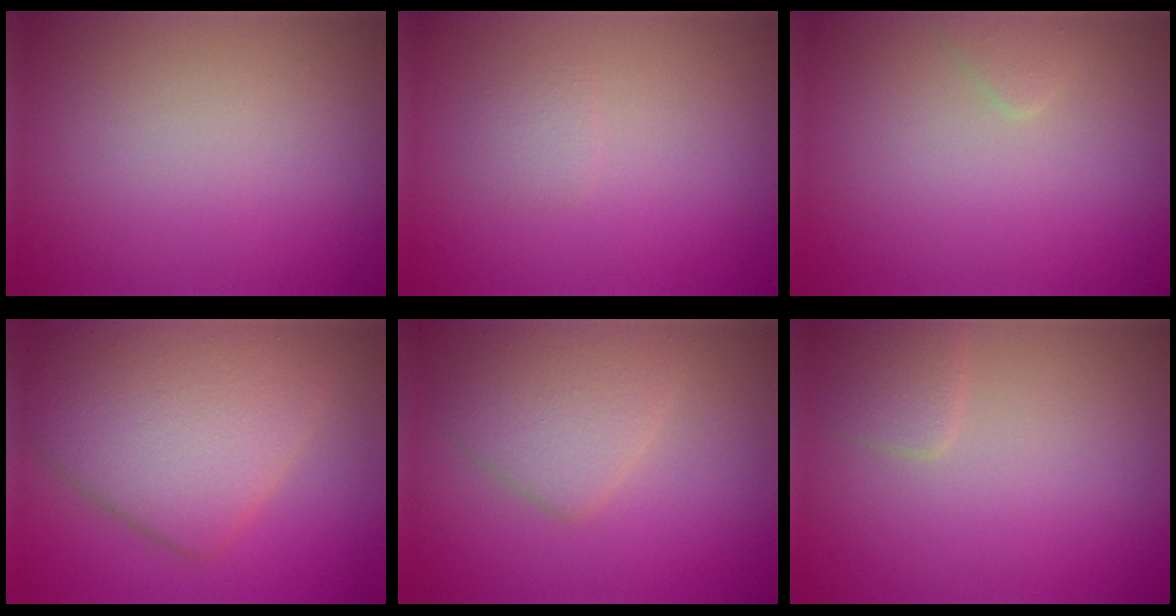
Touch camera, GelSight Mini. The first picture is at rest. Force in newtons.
{"total": 0.9, "press": 0.9, "slide": 0.1}
{"total": 0.9, "press": 0.9, "slide": 0.1}
{"total": 8.6, "press": 8.6, "slide": 0.4}
{"total": 4.2, "press": 4.2, "slide": 0.1}
{"total": 1.4, "press": 1.4, "slide": 0.0}